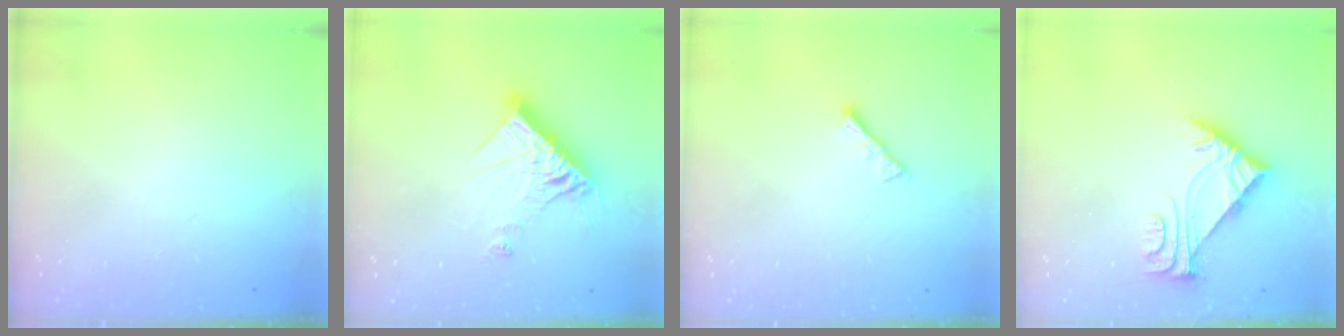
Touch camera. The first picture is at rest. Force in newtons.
{"total": 13.5, "press": 13.5, "slide": 1.1}
{"total": 2.8, "press": 2.8, "slide": 0.6}
{"total": 5.8, "press": 5.7, "slide": 0.6}